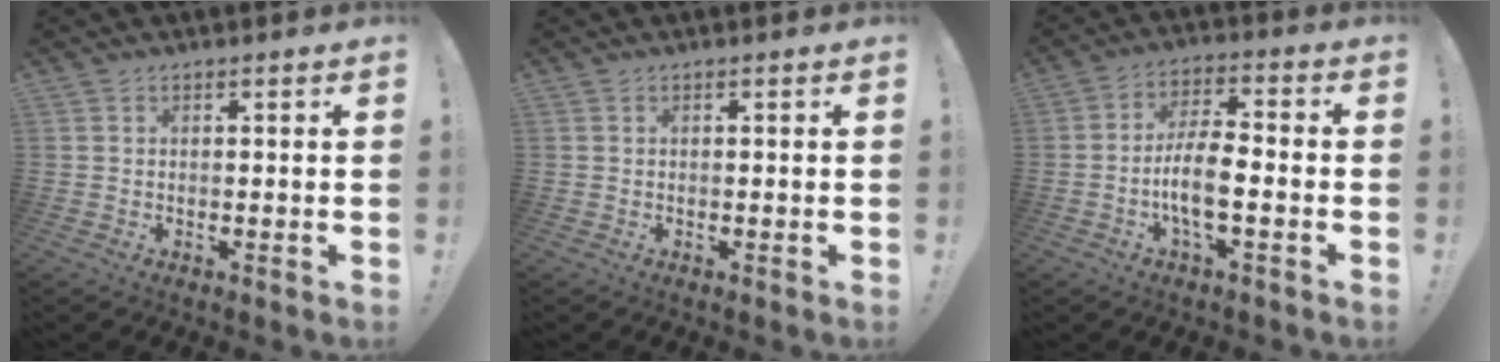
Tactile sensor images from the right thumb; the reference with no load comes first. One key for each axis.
{"total": 0.0}
{"total": 10.3, "fx": -3.4, "fy": 3.6, "fz": 9.1, "tx": -0.180, "ty": 0.010, "tz": -0.062}